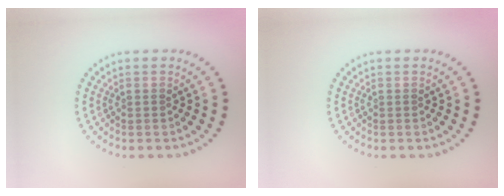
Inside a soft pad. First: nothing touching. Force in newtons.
{"total": 0.0}